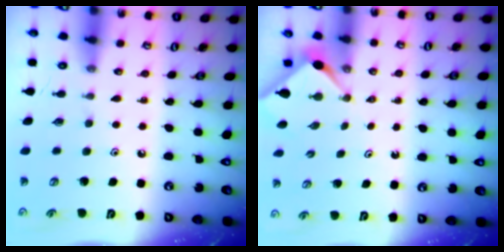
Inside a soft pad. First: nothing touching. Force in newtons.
{"total": 2.9, "press": 2.8, "slide": 0.4}